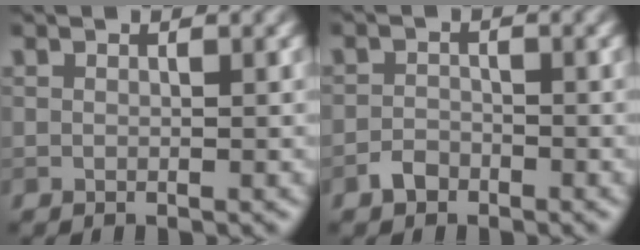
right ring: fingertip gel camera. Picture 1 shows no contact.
{"total": 1.6, "force": [-1.3, 0.9, 0.4], "torque": [-0.005, 0.002, -0.026]}